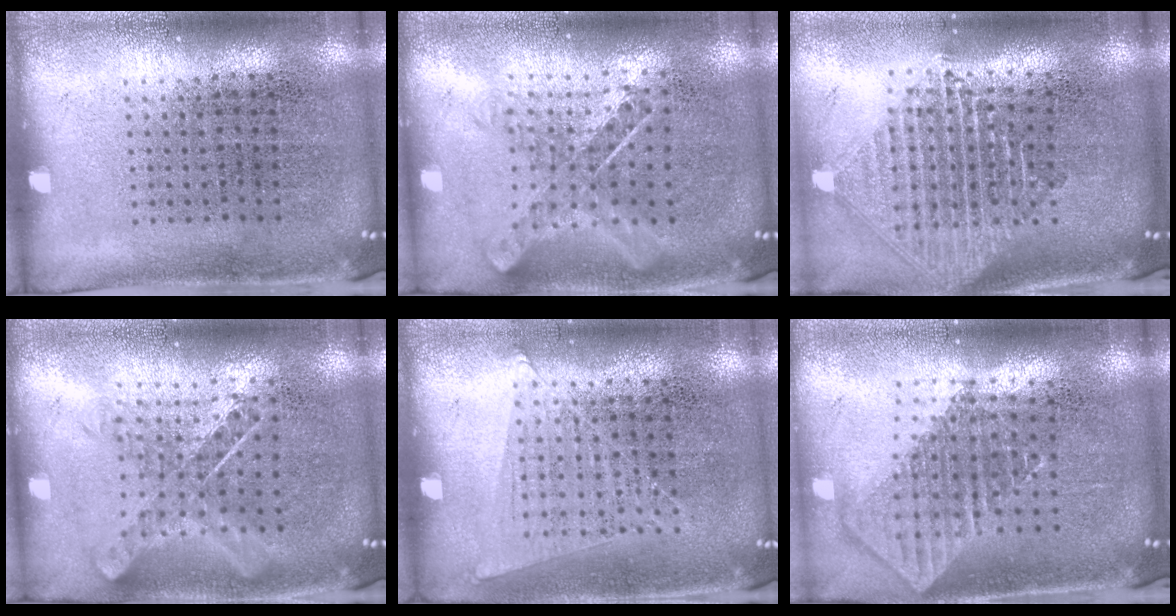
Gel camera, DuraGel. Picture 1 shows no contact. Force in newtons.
{"total": 0.9, "press": 0.9, "slide": 0.1}
{"total": 2.3, "press": 1.8, "slide": 1.4}
{"total": 0.7, "press": 0.7, "slide": 0.1}
{"total": 0.7, "press": 0.5, "slide": 0.5}
{"total": 1.9, "press": 1.5, "slide": 1.2}